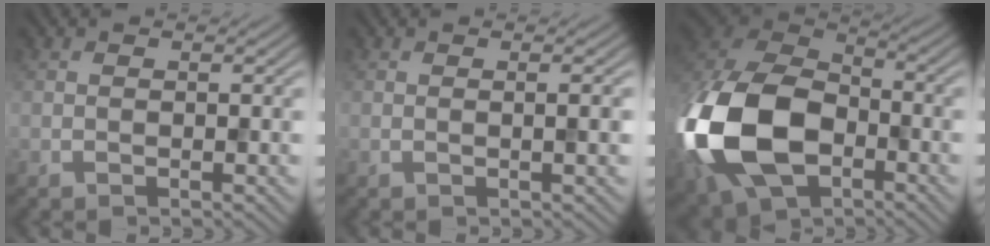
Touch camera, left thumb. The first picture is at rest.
{"total": 1.6, "force": [0.1, 0.2, 1.5], "torque": [-0.024, 0.005, -0.002]}
{"total": 19.4, "force": [-5.5, 12.8, 13.5], "torque": [-0.350, -0.045, -0.106]}